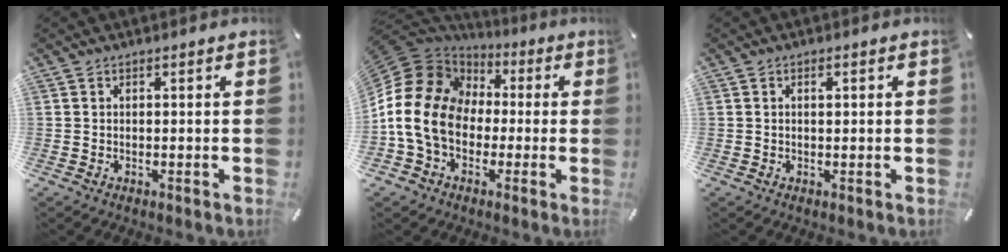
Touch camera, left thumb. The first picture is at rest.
{"total": 16.6, "force": [-2.3, 13.6, 9.1], "torque": [-0.213, 0.015, -0.047]}
{"total": 1.0, "force": [0.3, 0.5, 0.8], "torque": [-0.010, 0.000, 0.002]}